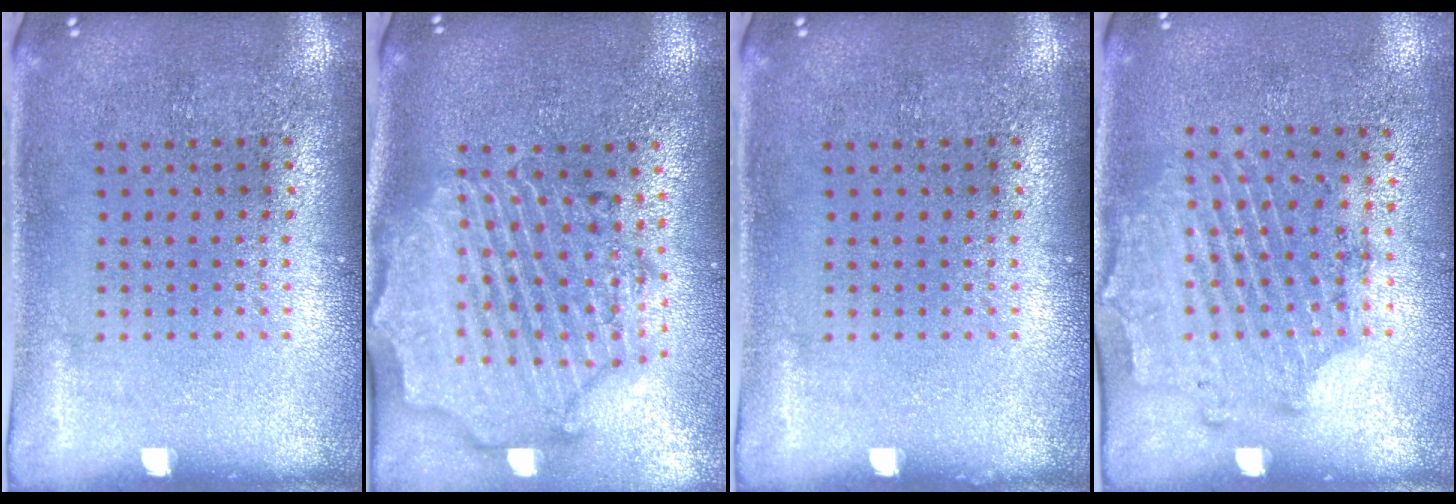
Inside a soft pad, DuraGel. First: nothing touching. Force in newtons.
{"total": 3.0, "press": 2.6, "slide": 1.5}
{"total": 0.0}
{"total": 1.7, "press": 1.3, "slide": 1.1}